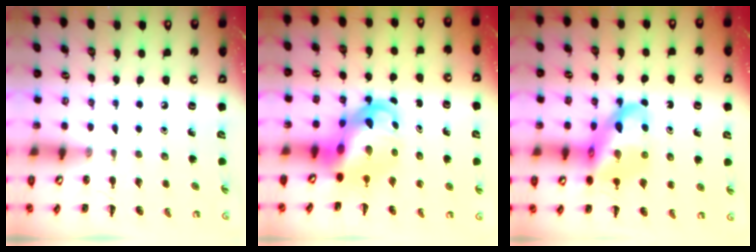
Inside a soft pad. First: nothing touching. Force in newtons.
{"total": 7.3, "press": 7.0, "slide": 2.2}
{"total": 16.2, "press": 15.7, "slide": 4.0}